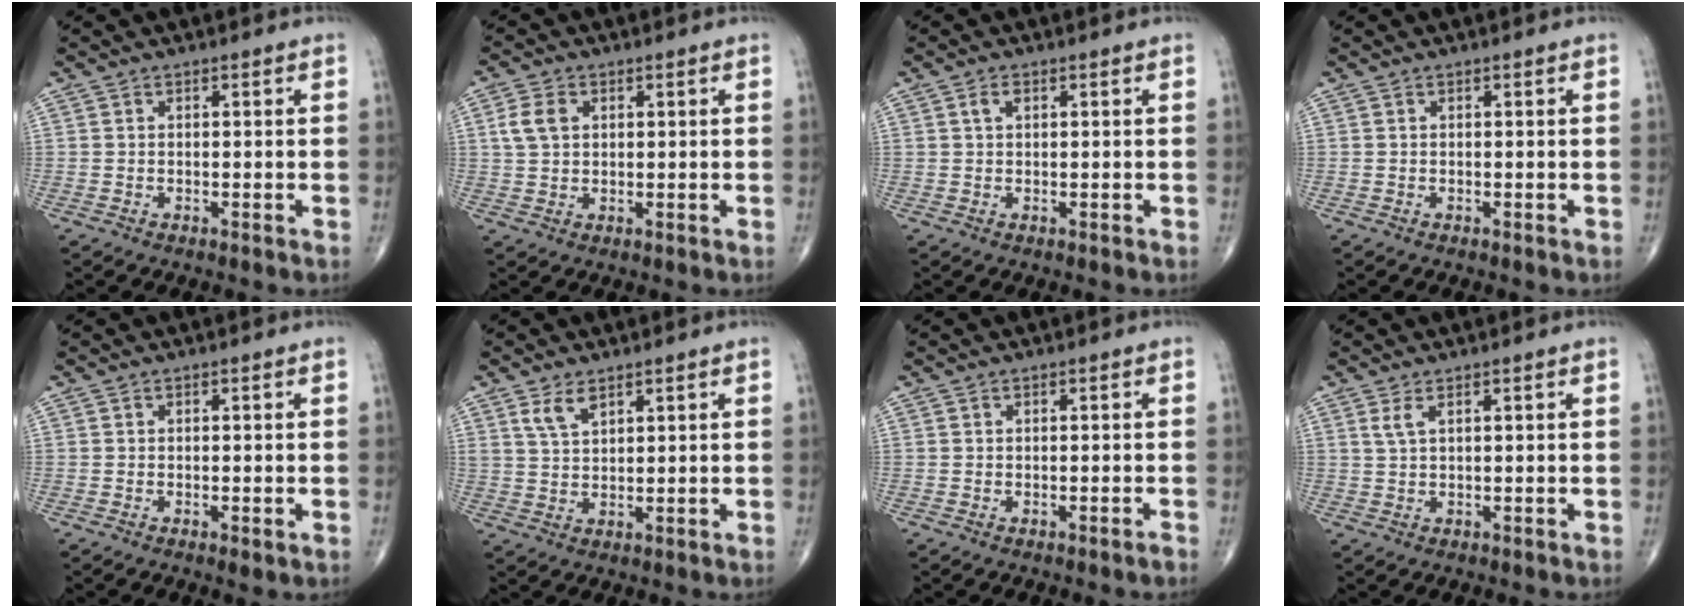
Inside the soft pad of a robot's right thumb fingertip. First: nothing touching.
{"total": 4.8, "force": [1.3, 3.5, 3.1], "torque": [-0.059, 0.004, 0.025]}
{"total": 1.6, "force": [0.6, 0.9, 1.1], "torque": [-0.023, 0.005, 0.013]}
{"total": 0.0}
{"total": 1.3, "force": [-0.5, 0.4, 1.2], "torque": [-0.014, -0.003, -0.005]}
{"total": 3.9, "force": [2.5, 1.8, 2.3], "torque": [-0.040, -0.013, 0.054]}
{"total": 0.5, "force": [-0.4, 0.0, 0.3], "torque": [-0.007, 0.002, -0.006]}
{"total": 1.8, "force": [0.9, 0.5, 1.5], "torque": [-0.038, 0.003, 0.025]}